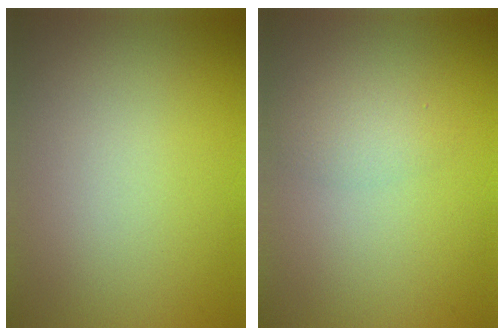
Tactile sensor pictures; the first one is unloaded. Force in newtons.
{"total": 1.6, "press": 1.5, "slide": 0.2}